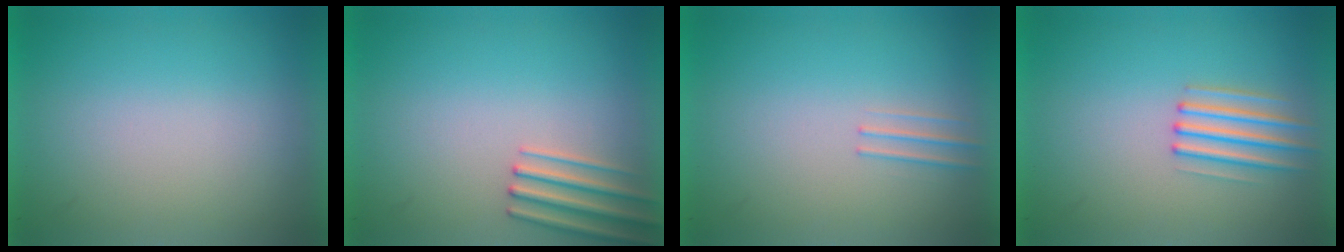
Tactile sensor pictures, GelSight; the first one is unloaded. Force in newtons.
{"total": 2.5}
{"total": 1.2}
{"total": 2.1}